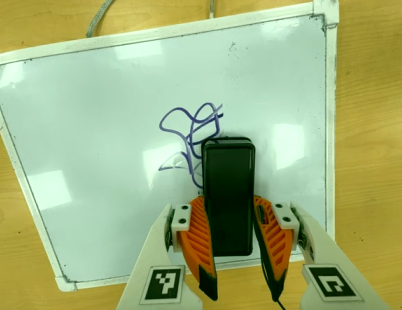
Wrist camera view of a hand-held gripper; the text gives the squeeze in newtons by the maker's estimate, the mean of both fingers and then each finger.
{"total": 8.7, "left": 6.5, "right": 10.9}